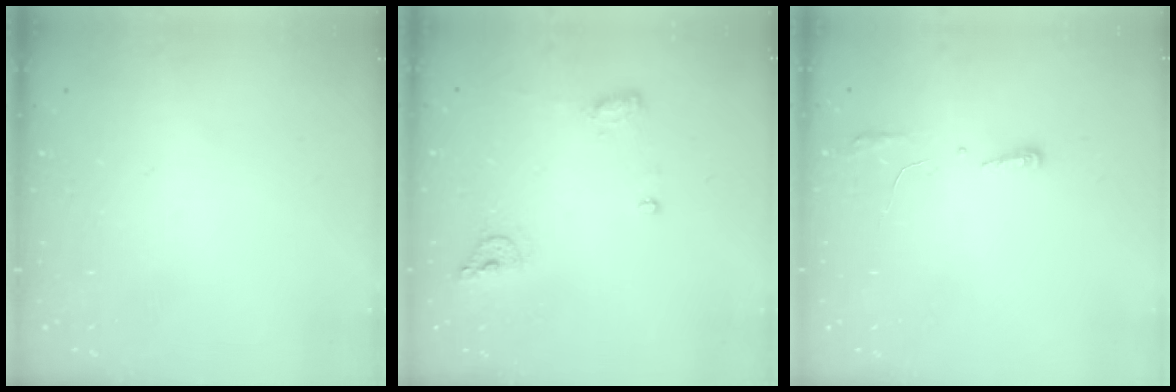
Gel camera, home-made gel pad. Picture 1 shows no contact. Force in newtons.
{"total": 7.9, "press": 7.8, "slide": 1.1}
{"total": 3.8, "press": 3.6, "slide": 1.2}